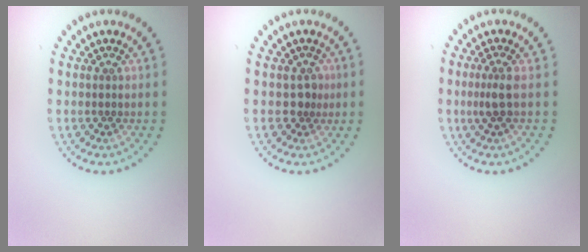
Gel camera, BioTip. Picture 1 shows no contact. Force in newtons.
{"total": 1.6, "press": 1.2, "slide": 1.1}
{"total": 1.7, "press": 1.3, "slide": 1.1}